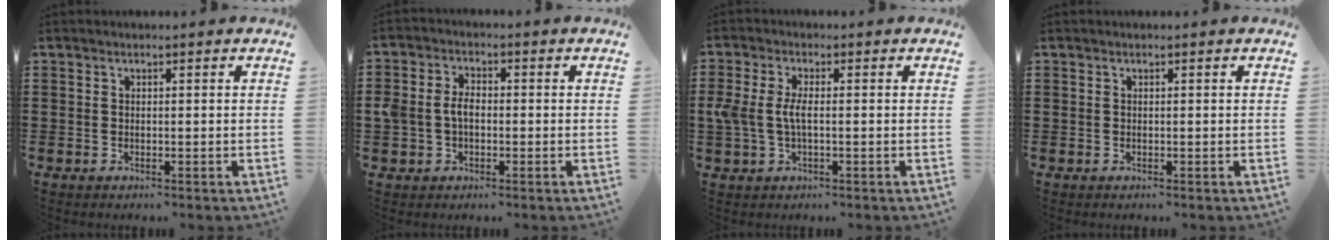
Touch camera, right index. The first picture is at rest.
{"total": 3.9, "force": [-0.5, 2.8, 2.8], "torque": [-0.077, 0.000, -0.017]}
{"total": 4.3, "force": [-0.3, 1.8, 3.8], "torque": [-0.099, -0.006, -0.015]}
{"total": 0.0}